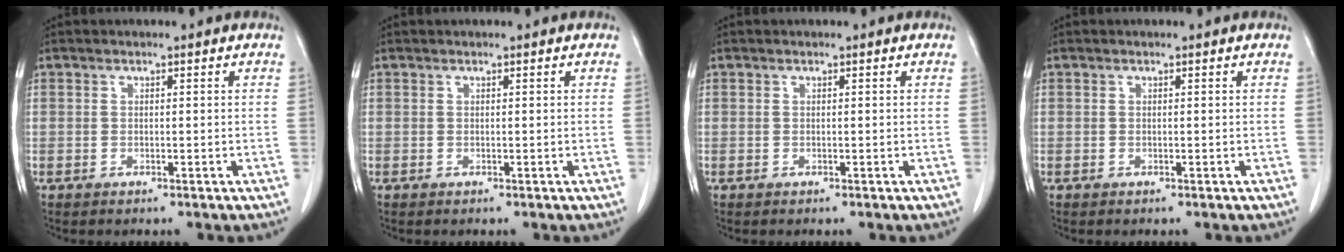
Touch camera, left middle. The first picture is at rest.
{"total": 0.0}
{"total": 0.0}
{"total": 0.0}